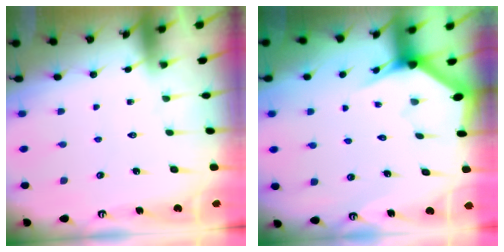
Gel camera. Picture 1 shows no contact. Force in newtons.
{"total": 3.1, "press": 3.1, "slide": 0.1}